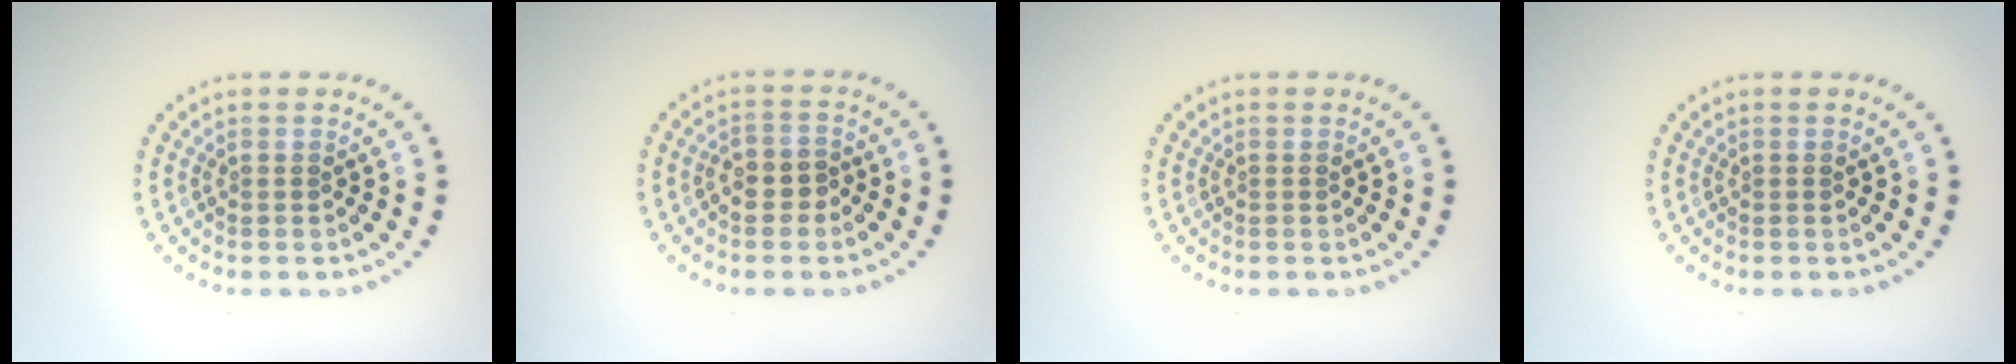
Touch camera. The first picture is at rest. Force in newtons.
{"total": 2.4, "press": 2.2, "slide": 0.8}
{"total": 0.0}
{"total": 0.0}